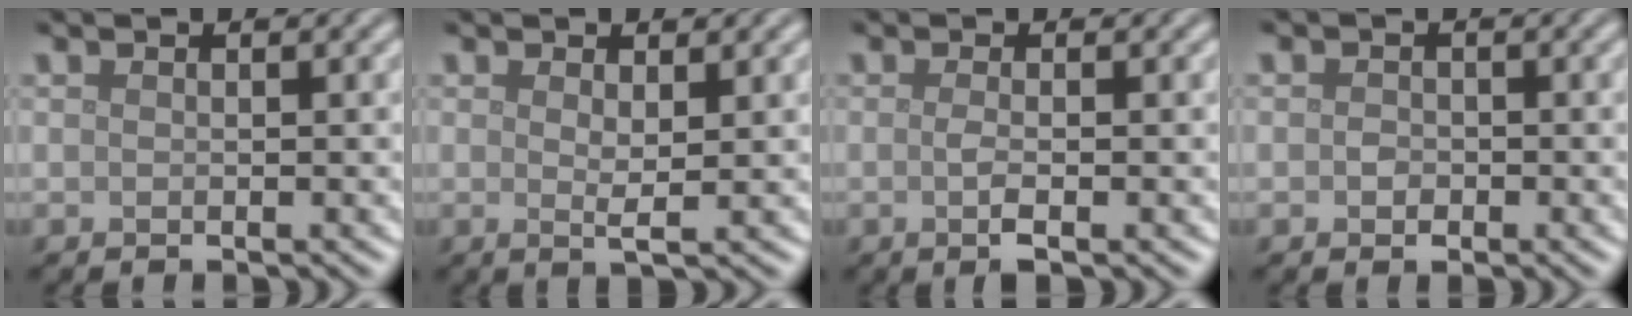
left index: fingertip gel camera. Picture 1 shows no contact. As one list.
[{"total": 1.4, "force": [0.4, 0.2, 1.3], "torque": [-0.024, -0.006, 0.006]}, {"total": 2.0, "force": [-0.4, 0.5, 1.9], "torque": [-0.035, -0.003, -0.011]}, {"total": 1.1, "force": [-0.2, 0.9, 0.5], "torque": [-0.008, -0.004, -0.008]}]